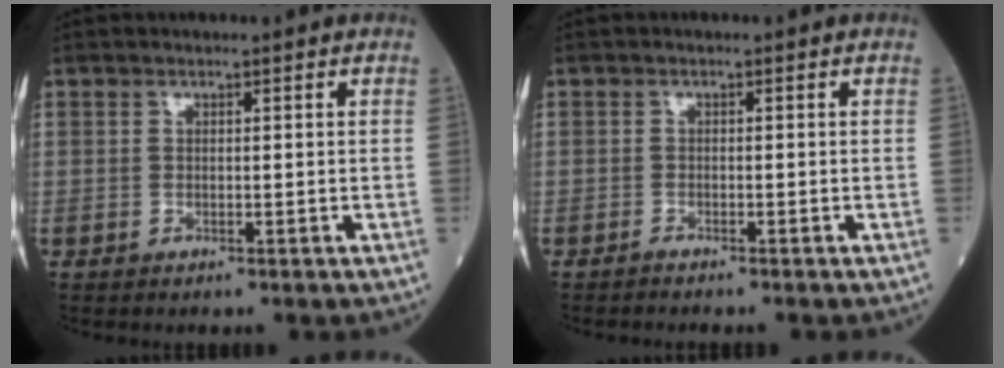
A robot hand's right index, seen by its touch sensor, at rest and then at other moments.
{"total": 0.9, "force": [-0.9, -0.2, 0.3], "torque": [-0.009, -0.001, -0.014]}